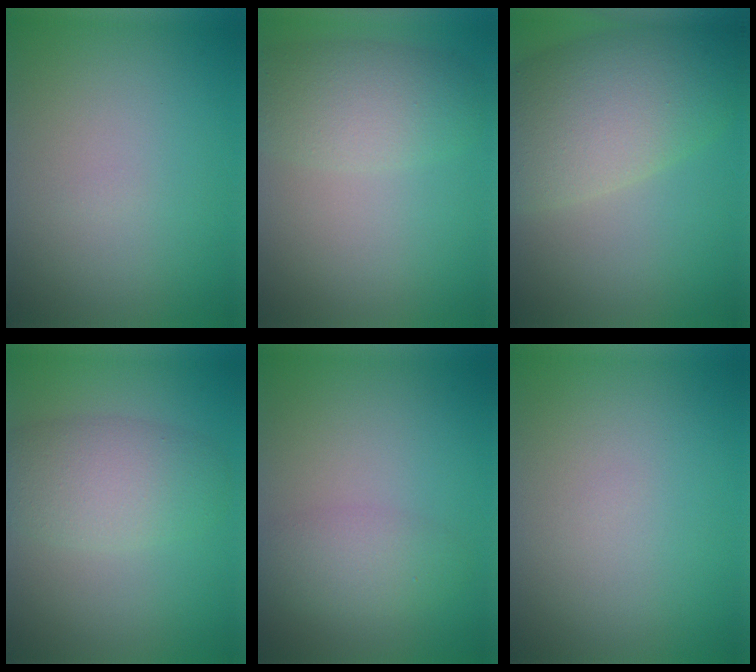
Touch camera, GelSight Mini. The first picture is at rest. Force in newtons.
{"total": 4.6, "press": 4.6, "slide": 0.3}
{"total": 9.6, "press": 9.6, "slide": 0.5}
{"total": 4.8, "press": 4.8, "slide": 0.1}
{"total": 2.6, "press": 2.6, "slide": 0.2}
{"total": 0.0}